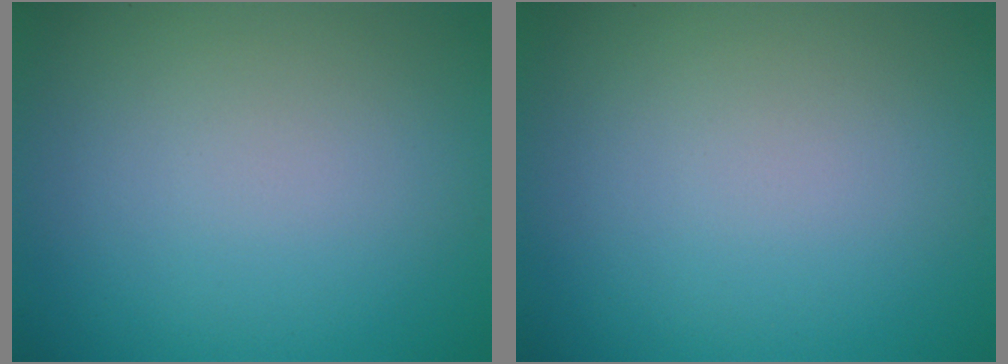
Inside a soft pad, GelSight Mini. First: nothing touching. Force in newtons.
{"total": 0.0}